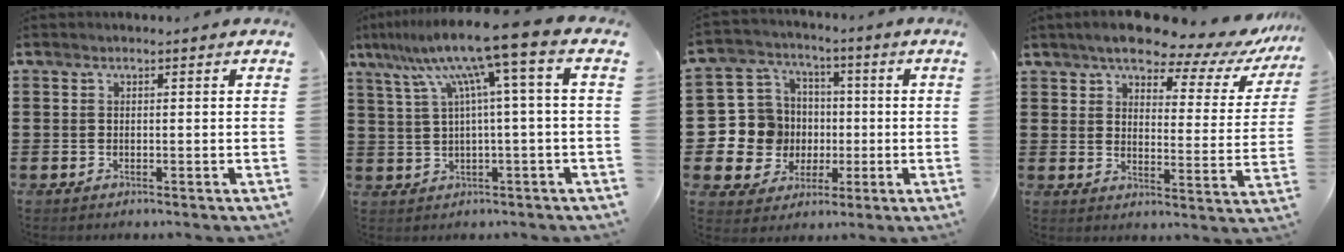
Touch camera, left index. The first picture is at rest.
{"total": 8.5, "force": [3.3, -1.1, 7.8], "torque": [-0.166, -0.029, 0.044]}
{"total": 9.5, "force": [-0.5, 9.4, 1.4], "torque": [-0.089, 0.001, -0.002]}
{"total": 7.4, "force": [6.5, 1.5, 3.1], "torque": [-0.078, -0.038, 0.110]}